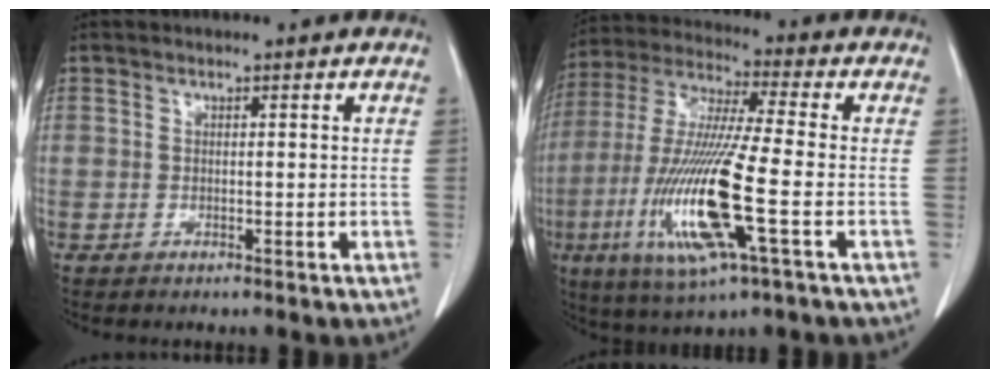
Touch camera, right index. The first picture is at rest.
{"total": 17.2, "force": [-4.6, 1.0, 16.6], "torque": [-0.350, -0.021, -0.088]}